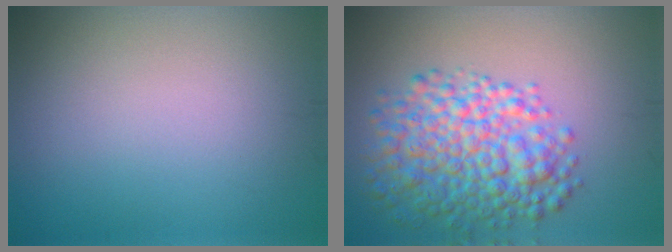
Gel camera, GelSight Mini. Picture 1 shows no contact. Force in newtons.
{"total": 7.1, "press": 7.1, "slide": 0.1}